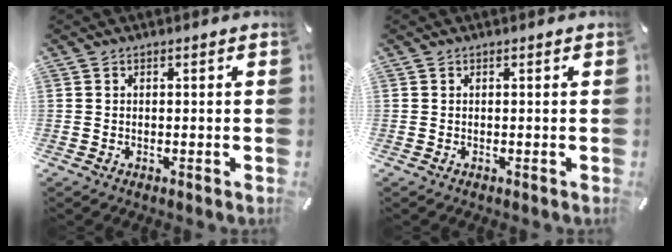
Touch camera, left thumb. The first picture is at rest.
{"total": 0.0}